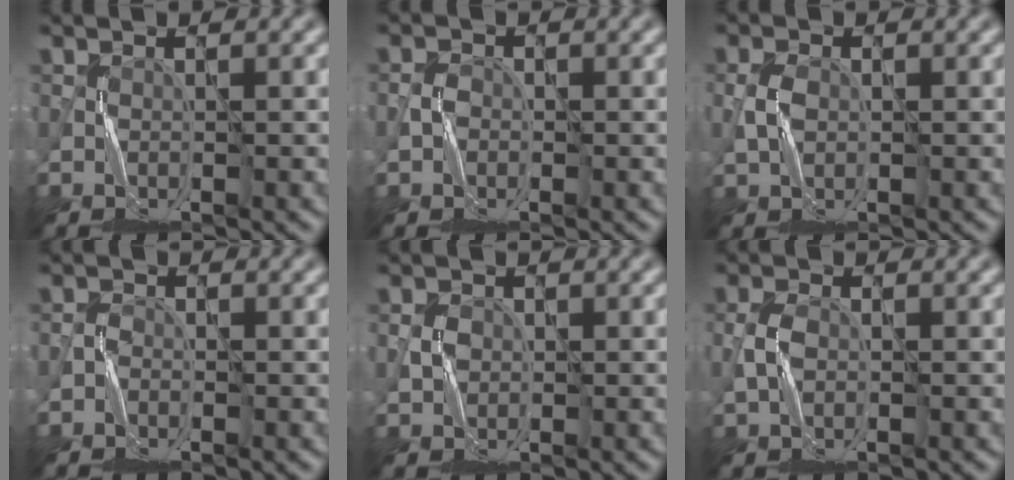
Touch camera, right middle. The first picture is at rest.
{"total": 0.7, "force": [-0.2, 0.7, 0.1], "torque": [0.001, 0.002, -0.006]}
{"total": 1.4, "force": [0.2, 1.0, 1.0], "torque": [-0.024, 0.002, 0.005]}
{"total": 0.6, "force": [-0.5, 0.4, 0.0], "torque": [0.003, 0.005, -0.011]}
{"total": 1.0, "force": [0.2, 0.9, 0.2], "torque": [-0.004, -0.001, 0.002]}
{"total": 1.6, "force": [-0.1, 1.1, 1.2], "torque": [-0.027, 0.002, -0.003]}